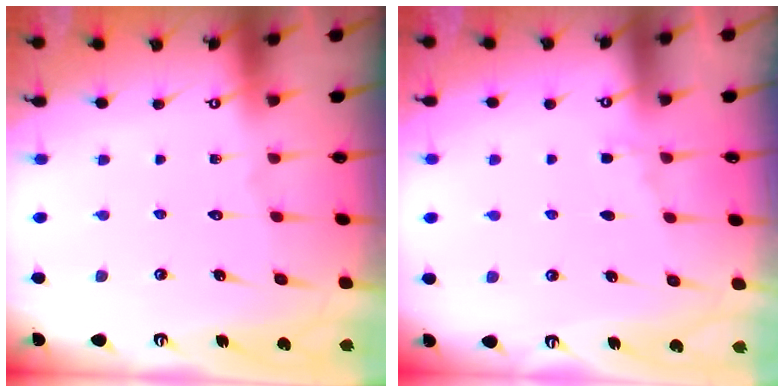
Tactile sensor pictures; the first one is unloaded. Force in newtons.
{"total": 2.8, "press": 2.7, "slide": 0.4}